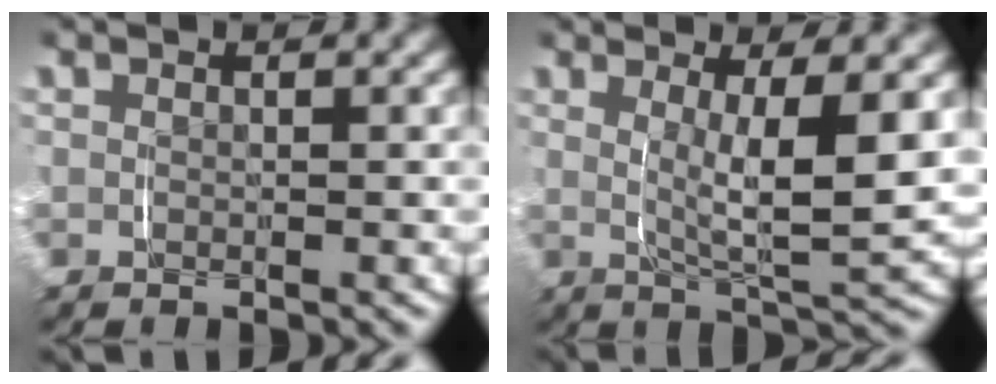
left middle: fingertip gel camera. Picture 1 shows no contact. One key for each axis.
{"total": 6.4, "fx": 1.4, "fy": 1.5, "fz": 6.0, "tx": -0.095, "ty": -0.011, "tz": 0.026}